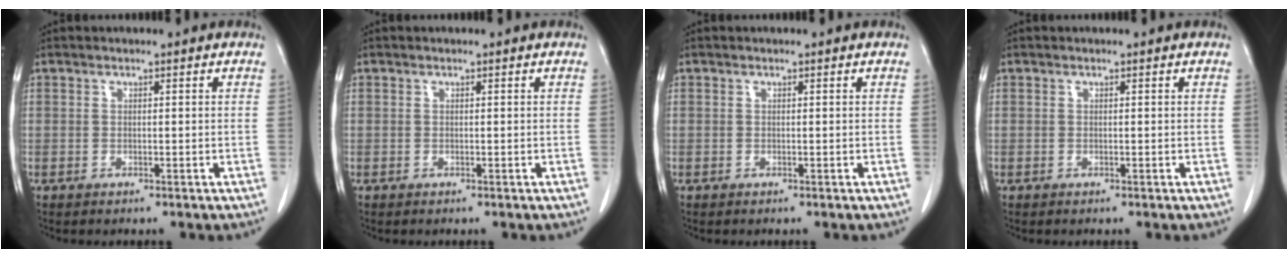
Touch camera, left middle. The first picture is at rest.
{"total": 0.0}
{"total": 0.0}
{"total": 0.0}